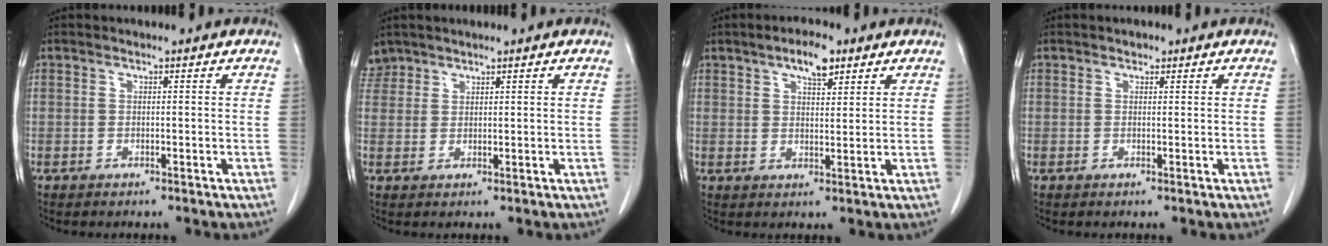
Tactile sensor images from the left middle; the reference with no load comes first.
{"total": 2.5, "force": [2.2, 1.2, -0.4], "torque": [0.009, 0.009, 0.043]}
{"total": 5.2, "force": [3.2, 1.7, 3.6], "torque": [-0.061, 0.005, 0.051]}
{"total": 0.7, "force": [0.5, 0.5, 0.2], "torque": [-0.005, -0.001, 0.005]}